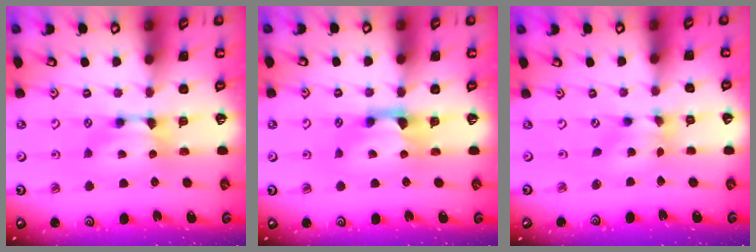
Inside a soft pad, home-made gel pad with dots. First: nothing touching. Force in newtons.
{"total": 1.6, "press": 0.9, "slide": 1.3}
{"total": 2.5, "press": 2.1, "slide": 1.3}